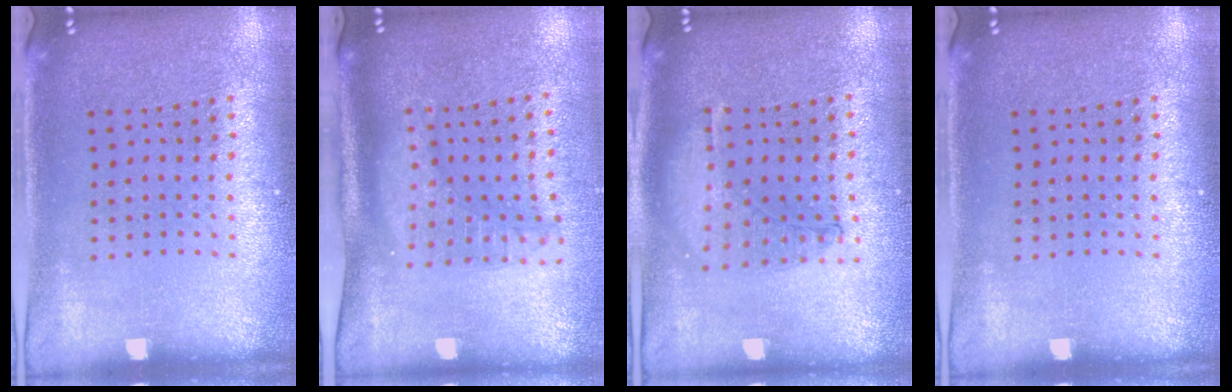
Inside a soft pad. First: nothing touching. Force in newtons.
{"total": 2.0, "press": 1.5, "slide": 1.3}
{"total": 0.9, "press": 0.9, "slide": 0.2}
{"total": 0.0}